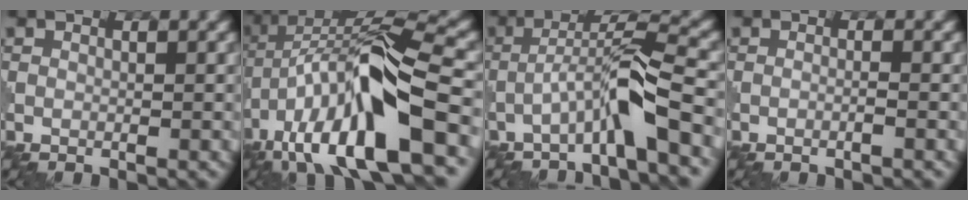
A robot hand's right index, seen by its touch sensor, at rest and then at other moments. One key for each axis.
{"total": 14.5, "fx": -5.5, "fy": 3.8, "fz": 12.9, "tx": -0.231, "ty": 0.017, "tz": -0.086}
{"total": 5.8, "fx": -2.8, "fy": 0.4, "fz": 5.1, "tx": -0.089, "ty": 0.021, "tz": -0.062}
{"total": 0.9, "fx": -0.5, "fy": 0.1, "fz": 0.8, "tx": -0.013, "ty": 0.002, "tz": -0.015}